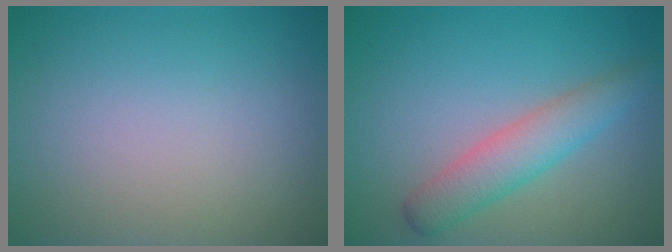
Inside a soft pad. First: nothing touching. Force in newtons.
{"total": 3.7, "press": 3.7, "slide": 0.1}